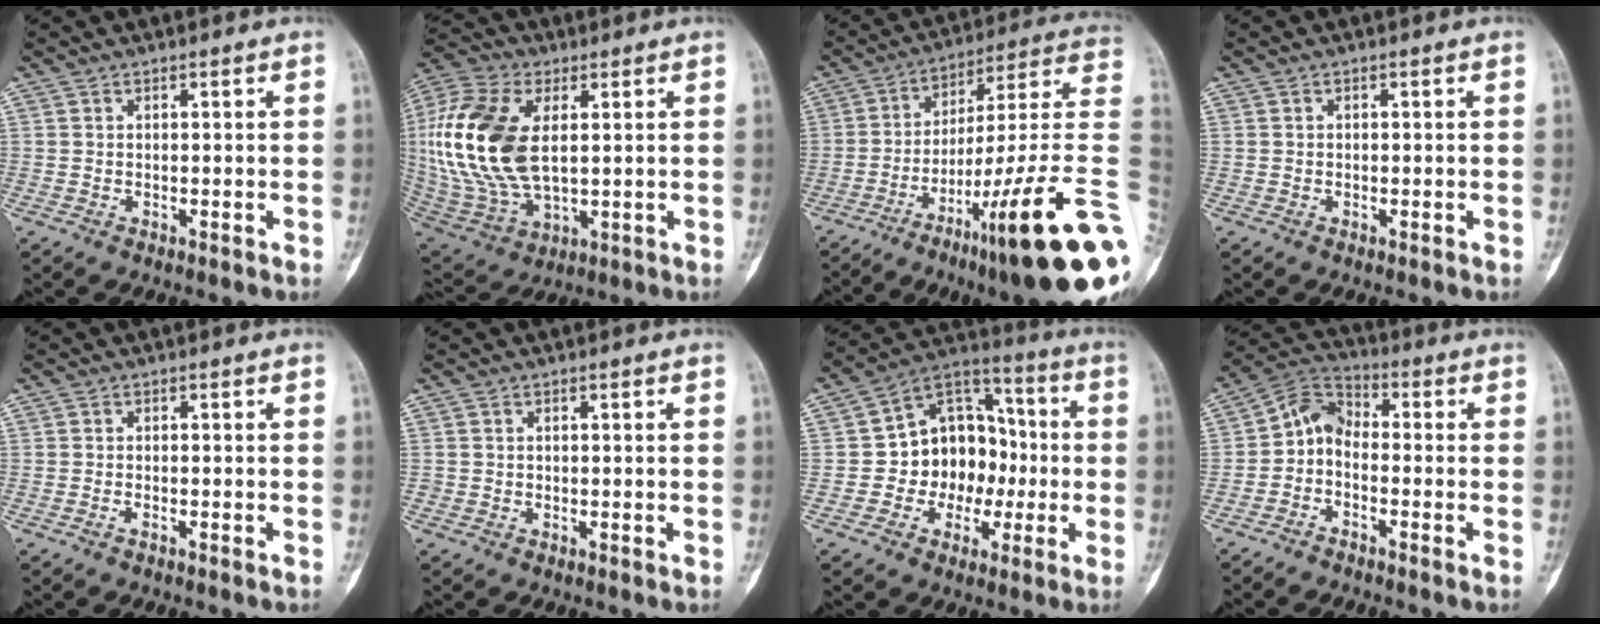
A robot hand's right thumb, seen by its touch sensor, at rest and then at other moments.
{"total": 22.2, "force": [3.3, 12.5, 18.1], "torque": [-0.391, -0.012, 0.063]}
{"total": 29.0, "force": [-9.6, 3.8, 27.1], "torque": [-0.322, 0.062, -0.141]}
{"total": 0.0}
{"total": 0.9, "force": [-0.6, 0.2, 0.6], "torque": [-0.016, 0.005, -0.012]}
{"total": 0.5, "force": [-0.1, 0.5, 0.0], "torque": [0.002, 0.005, -0.003]}
{"total": 14.6, "force": [-1.8, 11.7, 8.5], "torque": [-0.070, 0.044, -0.035]}
{"total": 6.5, "force": [-1.8, 4.3, 4.6], "torque": [-0.073, 0.037, -0.053]}